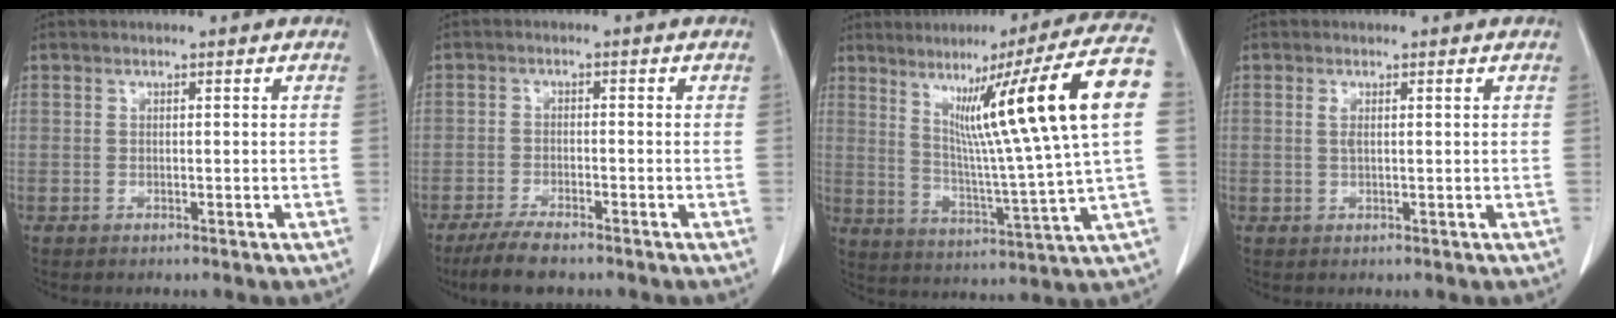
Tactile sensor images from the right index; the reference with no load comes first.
{"total": 5.1, "force": [-4.1, 1.3, 2.7], "torque": [-0.054, -0.008, -0.074]}
{"total": 21.4, "force": [5.9, -1.2, 20.6], "torque": [-0.288, 0.007, 0.079]}
{"total": 1.2, "force": [0.3, 0.1, 1.1], "torque": [-0.030, 0.004, 0.007]}